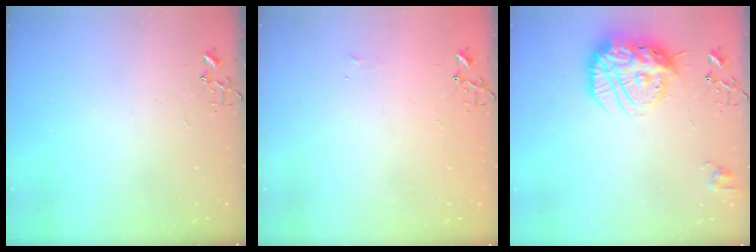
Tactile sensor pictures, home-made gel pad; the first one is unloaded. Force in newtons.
{"total": 4.0, "press": 4.0, "slide": 0.5}
{"total": 18.3, "press": 18.2, "slide": 1.9}